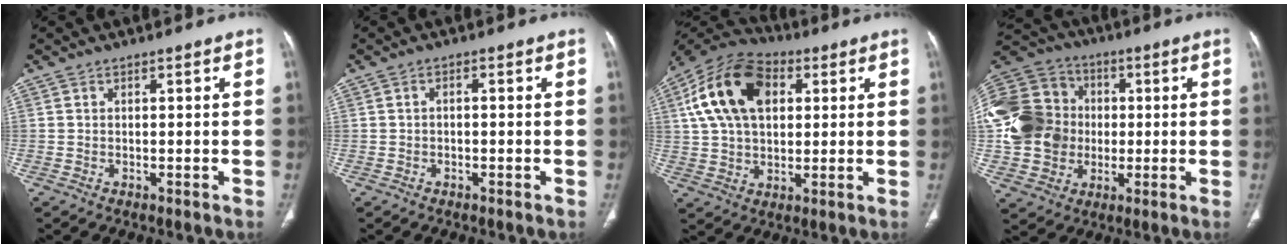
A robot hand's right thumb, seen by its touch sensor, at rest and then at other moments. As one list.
[{"total": 0.9, "force": [-0.2, 0.6, 0.7], "torque": [-0.012, 0.006, -0.006]}, {"total": 18.0, "force": [5.0, 11.4, 13.0], "torque": [-0.225, 0.014, 0.081]}, {"total": 24.3, "force": [0.0, 20.4, 13.1], "torque": [-0.292, 0.041, 0.008]}]